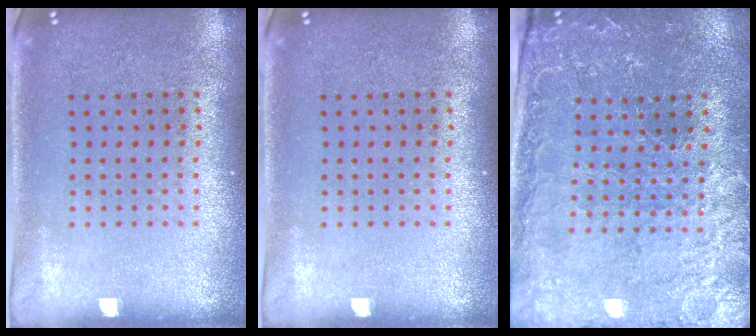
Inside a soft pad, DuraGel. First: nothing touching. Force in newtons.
{"total": 0.0}
{"total": 1.2, "press": 1.2, "slide": 0.4}